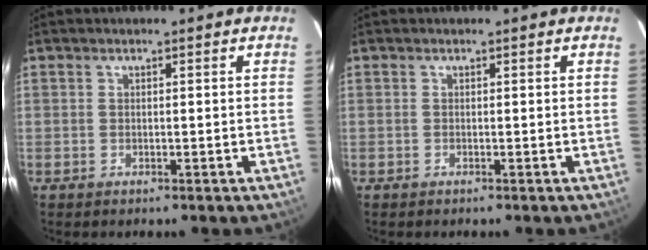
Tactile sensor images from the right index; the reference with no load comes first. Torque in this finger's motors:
{"motor_torque": [0.01, -0.05, 0.03, 0.01]}